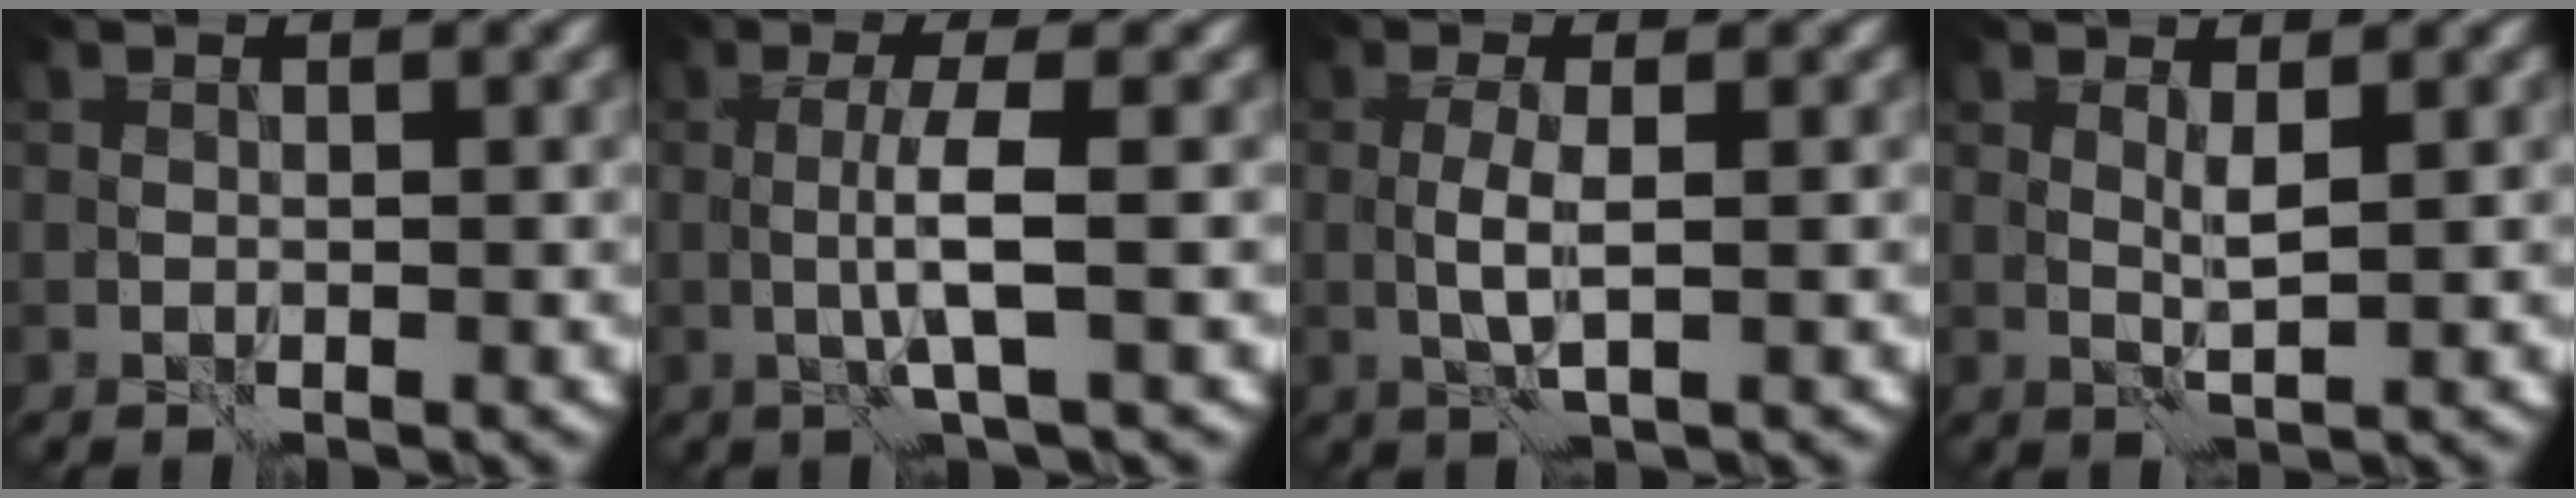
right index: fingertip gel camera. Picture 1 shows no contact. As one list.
[{"total": 3.3, "force": [0.2, 0.1, 3.3], "torque": [-0.062, -0.004, 0.000]}, {"total": 2.1, "force": [0.2, 0.2, 2.1], "torque": [-0.044, 0.000, 0.003]}, {"total": 1.3, "force": [0.9, -0.2, 0.9], "torque": [-0.020, -0.005, 0.017]}]